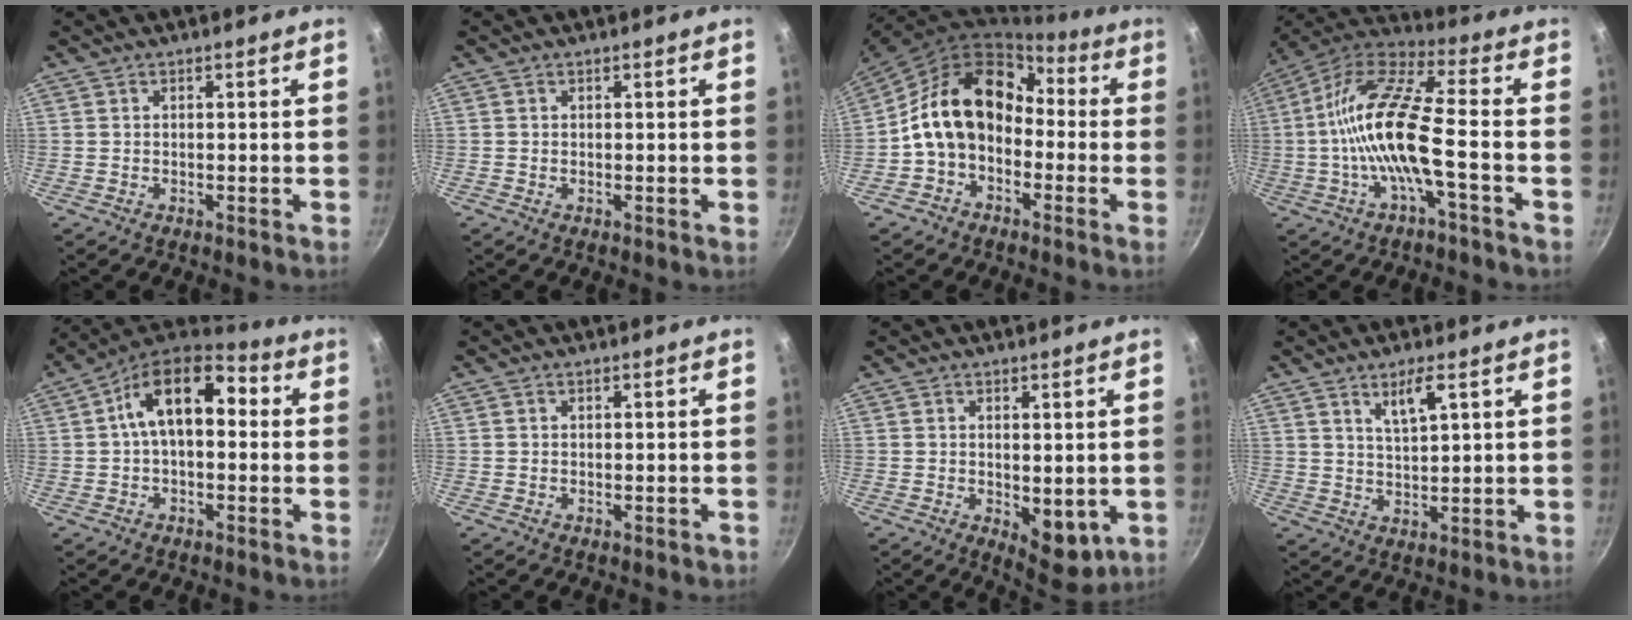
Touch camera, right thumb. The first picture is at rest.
{"total": 0.0}
{"total": 15.7, "force": [-1.4, 11.8, 10.2], "torque": [-0.149, 0.066, -0.039]}
{"total": 16.0, "force": [-2.9, 4.0, 15.2], "torque": [-0.294, 0.038, -0.073]}
{"total": 14.6, "force": [2.1, 8.6, 11.6], "torque": [-0.167, 0.036, 0.013]}
{"total": 0.7, "force": [-0.1, 0.5, 0.6], "torque": [-0.002, 0.003, 0.000]}
{"total": 6.8, "force": [-0.1, 3.6, 5.7], "torque": [-0.061, -0.017, 0.008]}
{"total": 5.3, "force": [2.9, 1.4, 4.2], "torque": [-0.078, -0.014, 0.058]}